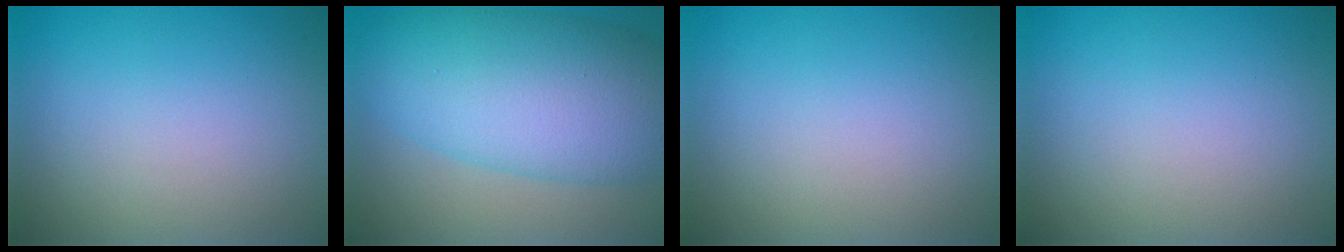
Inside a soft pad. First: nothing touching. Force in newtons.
{"total": 11.8, "press": 11.8, "slide": 0.2}
{"total": 0.0}
{"total": 0.0}